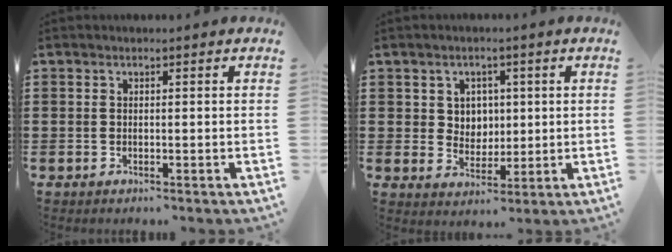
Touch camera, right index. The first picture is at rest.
{"total": 3.9, "force": [1.4, 3.6, 0.8], "torque": [-0.025, 0.008, 0.023]}